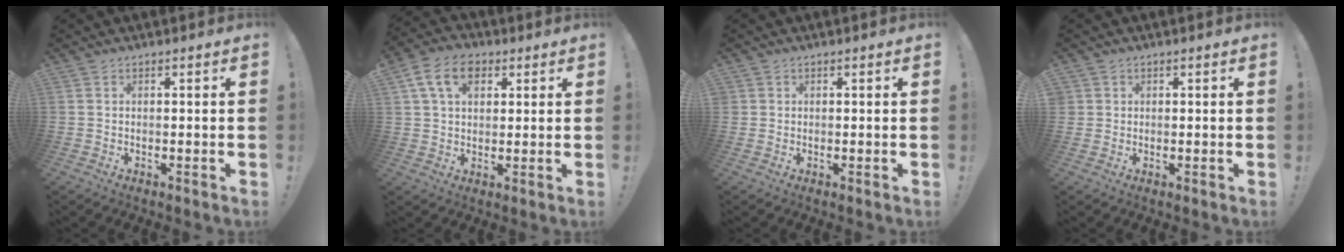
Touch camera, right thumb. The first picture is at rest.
{"total": 10.5, "force": [4.3, 6.8, 6.7], "torque": [-0.107, 0.005, 0.081]}
{"total": 0.9, "force": [0.3, 0.9, 0.0], "torque": [0.004, -0.001, 0.006]}
{"total": 1.5, "force": [0.6, 1.4, 0.1], "torque": [0.001, -0.003, 0.012]}